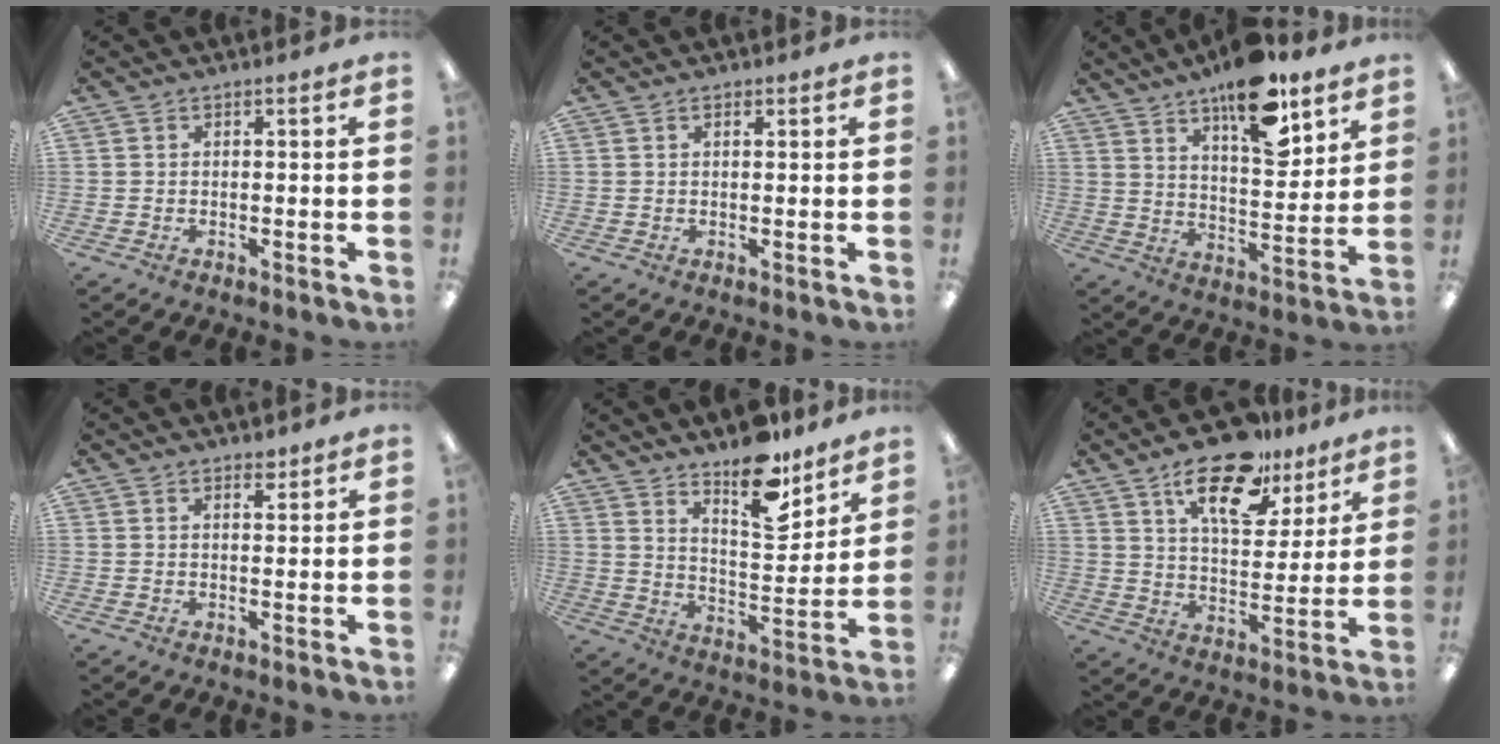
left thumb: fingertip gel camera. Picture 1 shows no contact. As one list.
[{"total": 0.8, "force": [0.5, 0.4, 0.5], "torque": [-0.011, 0.001, 0.010]}, {"total": 17.2, "force": [12.1, 6.5, 10.4], "torque": [-0.151, -0.073, 0.203]}, {"total": 2.1, "force": [1.8, 0.8, 0.8], "torque": [-0.001, -0.008, 0.030]}, {"total": 15.5, "force": [11.9, 6.0, 7.9], "torque": [-0.102, -0.083, 0.205]}, {"total": 17.3, "force": [11.7, 7.9, 10.1], "torque": [-0.156, -0.054, 0.198]}]